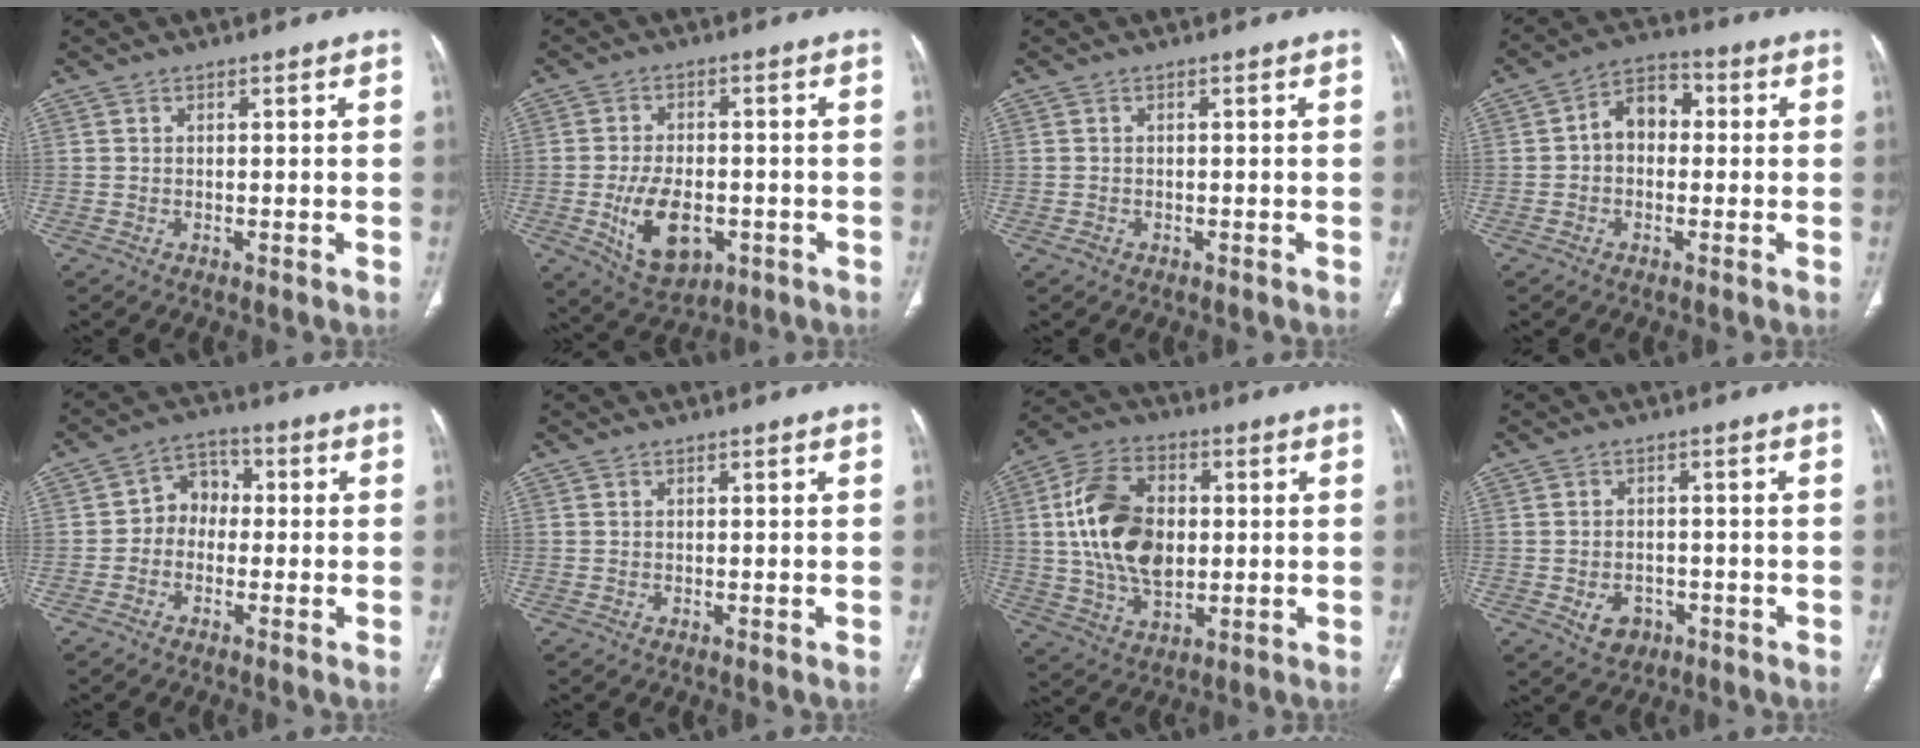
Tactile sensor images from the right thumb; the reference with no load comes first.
{"total": 10.6, "force": [-2.9, 6.2, 8.0], "torque": [-0.129, 0.003, -0.034]}
{"total": 0.7, "force": [-0.4, 0.5, 0.2], "torque": [-0.003, 0.002, -0.010]}
{"total": 7.3, "force": [0.2, 5.3, 5.0], "torque": [-0.056, 0.027, -0.010]}
{"total": 5.0, "force": [-0.9, 4.1, 2.7], "torque": [-0.020, 0.025, -0.032]}
{"total": 0.0}
{"total": 17.0, "force": [1.4, 10.9, 13.0], "torque": [-0.226, 0.007, 0.027]}
{"total": 4.4, "force": [-1.8, 3.4, 2.2], "torque": [-0.026, 0.010, -0.019]}